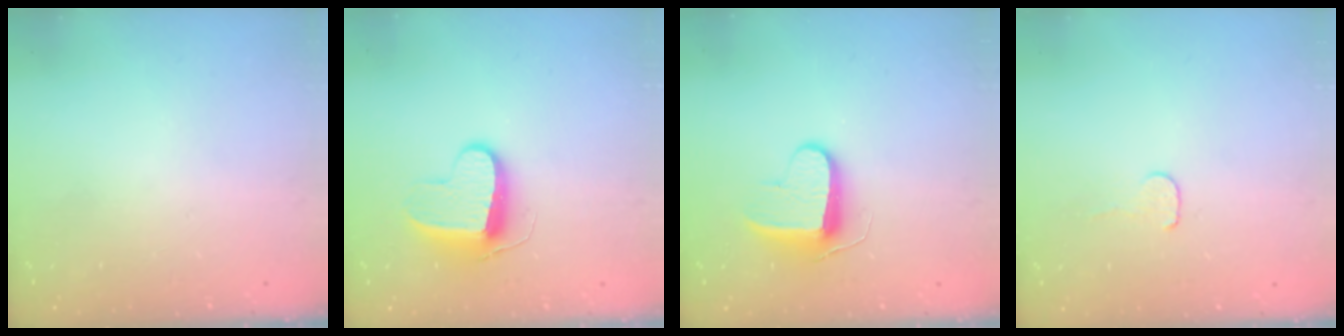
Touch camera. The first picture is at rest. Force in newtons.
{"total": 9.2, "press": 9.2, "slide": 0.3}
{"total": 9.2, "press": 9.2, "slide": 0.3}
{"total": 3.7, "press": 3.6, "slide": 0.3}